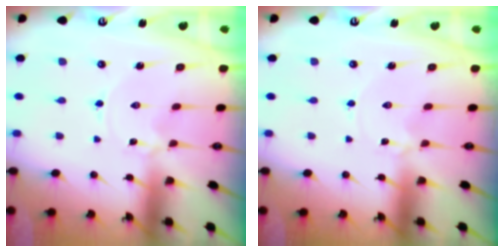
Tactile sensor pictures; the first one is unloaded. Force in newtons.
{"total": 1.2, "press": 1.1, "slide": 0.3}